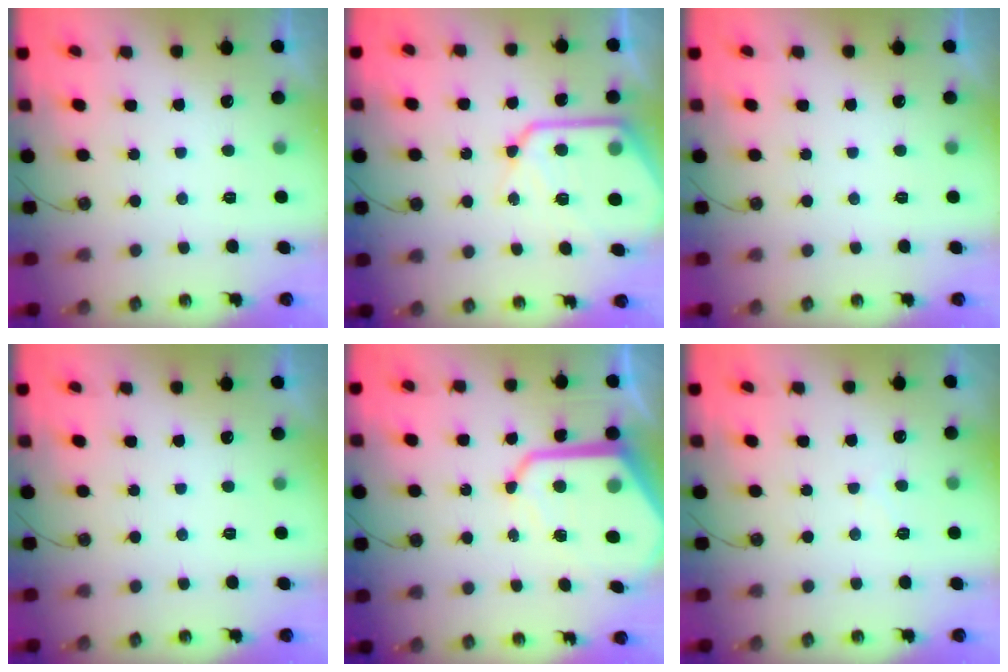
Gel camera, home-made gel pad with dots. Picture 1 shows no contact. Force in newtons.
{"total": 16.8, "press": 16.7, "slide": 1.9}
{"total": 0.0}
{"total": 0.0}
{"total": 13.5, "press": 13.4, "slide": 1.0}
{"total": 4.7, "press": 4.6, "slide": 0.7}